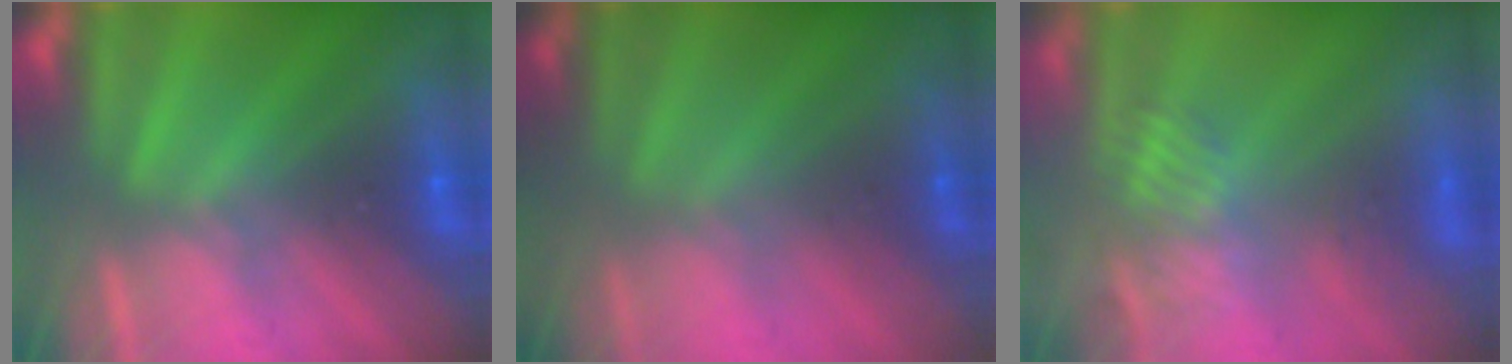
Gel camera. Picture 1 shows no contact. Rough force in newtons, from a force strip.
{"total": 1.8}
{"total": 2.8}